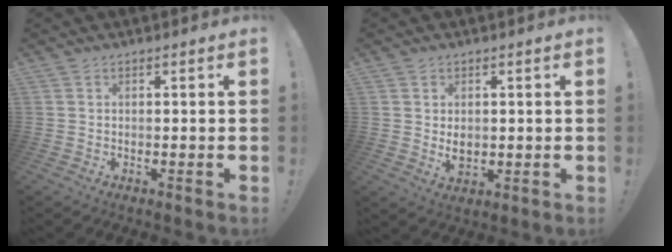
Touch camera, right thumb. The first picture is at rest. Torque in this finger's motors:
{"motor_torque": [-0.15, -0.22, 0.00, 0.42, 0.00]}